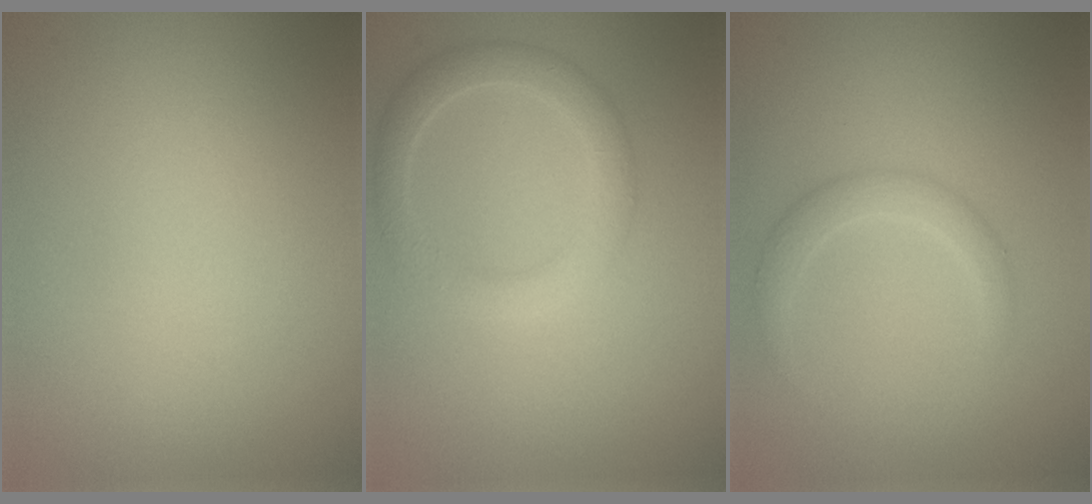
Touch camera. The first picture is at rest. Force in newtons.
{"total": 3.0, "press": 3.0, "slide": 0.2}
{"total": 1.8, "press": 1.8, "slide": 0.1}